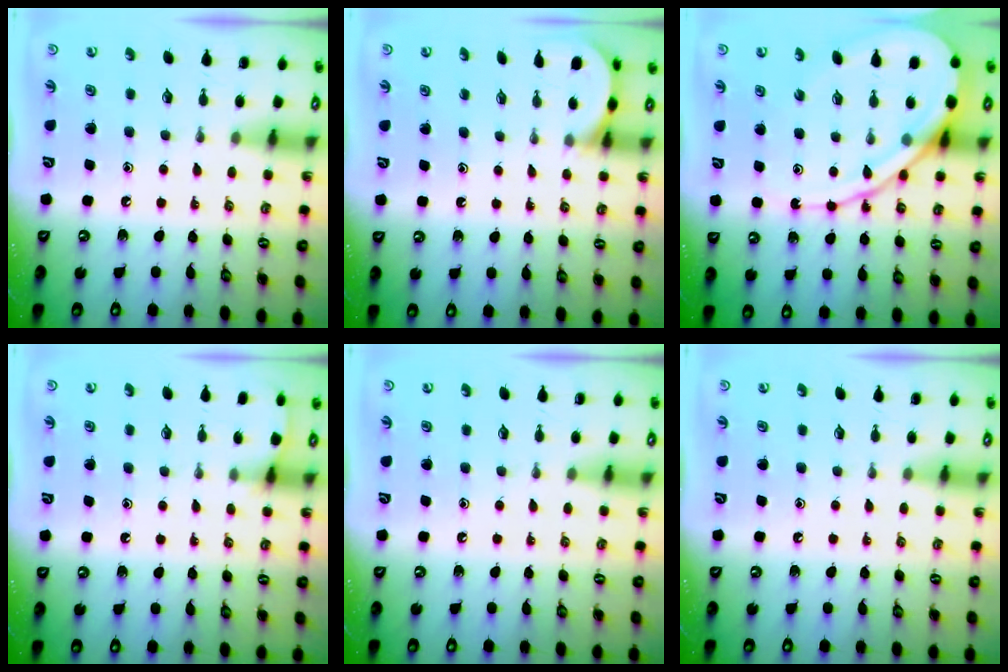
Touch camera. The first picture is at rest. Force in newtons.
{"total": 3.8, "press": 3.8, "slide": 0.4}
{"total": 14.7, "press": 14.6, "slide": 1.7}
{"total": 2.4, "press": 2.4, "slide": 0.4}
{"total": 0.0}
{"total": 0.0}